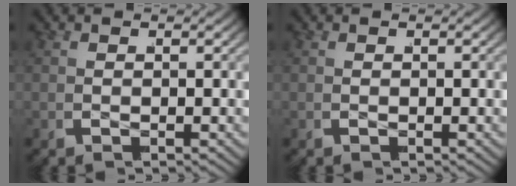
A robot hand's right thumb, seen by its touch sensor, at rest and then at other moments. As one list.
[{"total": 0.0}]